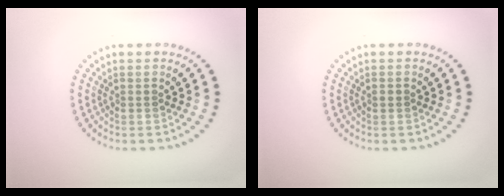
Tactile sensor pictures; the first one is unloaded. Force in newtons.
{"total": 0.5, "press": 0.5, "slide": 0.1}